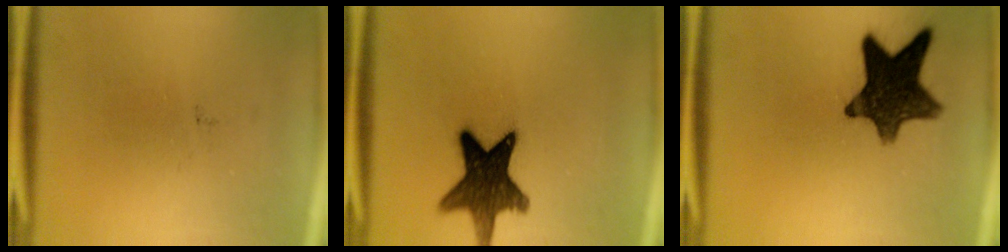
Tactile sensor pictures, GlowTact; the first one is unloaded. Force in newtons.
{"total": 14.3}
{"total": 12.8}